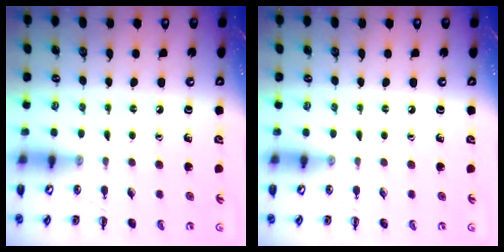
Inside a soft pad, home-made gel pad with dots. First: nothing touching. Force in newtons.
{"total": 0.0}